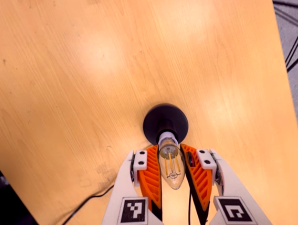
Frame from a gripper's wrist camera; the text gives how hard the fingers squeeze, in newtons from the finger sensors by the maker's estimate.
{"total": 14.7, "left": 13.7, "right": 15.6}